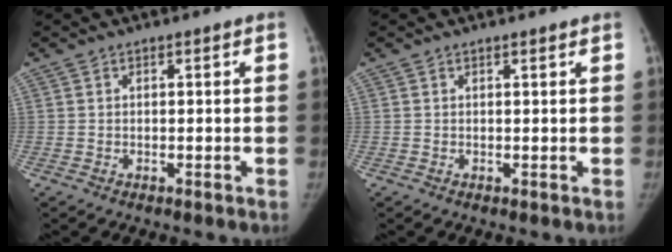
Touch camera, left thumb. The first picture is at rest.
{"total": 0.7, "force": [0.6, 0.0, 0.4], "torque": [-0.008, -0.003, 0.010]}